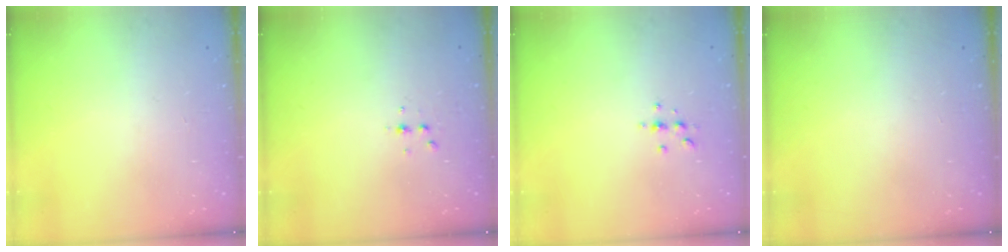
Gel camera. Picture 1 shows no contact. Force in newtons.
{"total": 3.5, "press": 3.5, "slide": 0.5}
{"total": 3.9, "press": 3.9, "slide": 0.6}
{"total": 0.0}